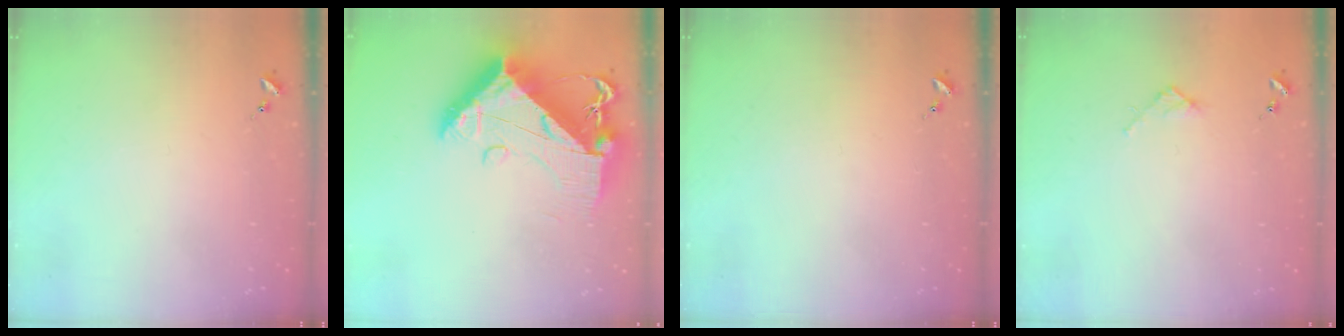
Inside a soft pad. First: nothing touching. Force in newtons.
{"total": 16.5, "press": 16.4, "slide": 1.8}
{"total": 0.0}
{"total": 2.7, "press": 2.7, "slide": 0.3}